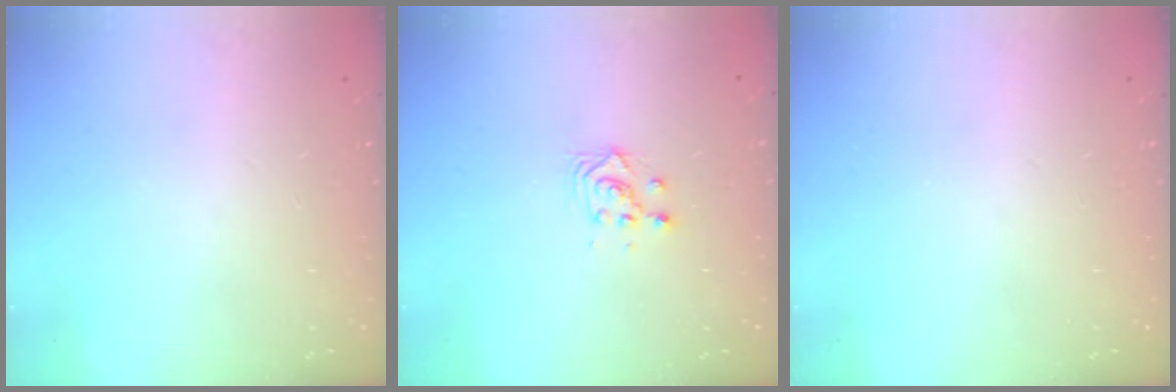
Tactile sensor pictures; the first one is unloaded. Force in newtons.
{"total": 2.8, "press": 2.8, "slide": 0.1}
{"total": 0.0}